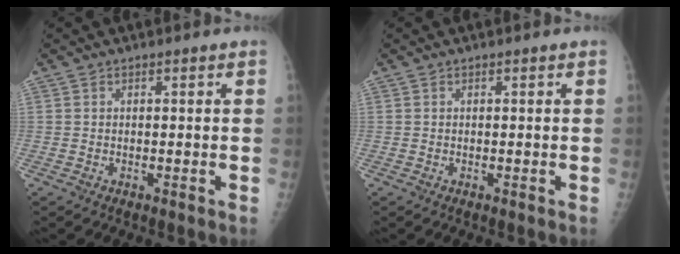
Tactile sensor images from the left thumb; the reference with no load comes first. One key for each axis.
{"total": 0.0}